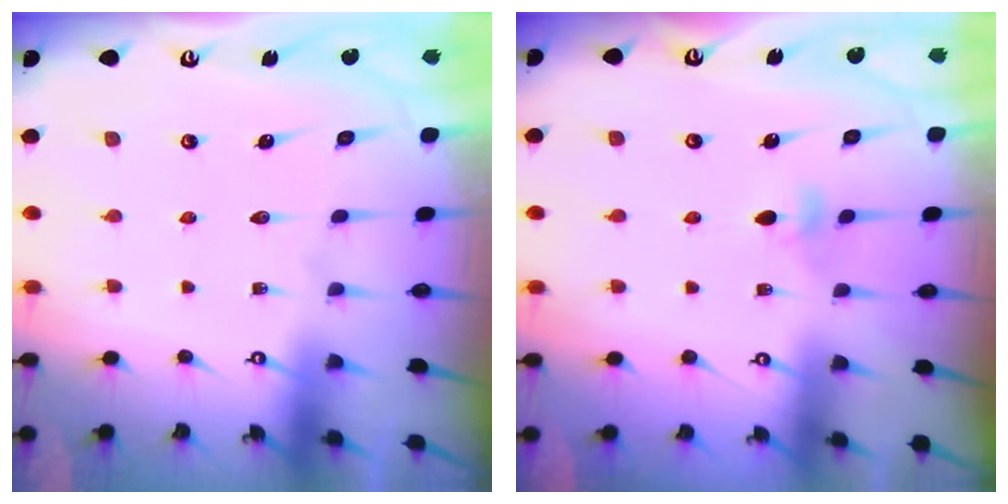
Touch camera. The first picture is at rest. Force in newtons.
{"total": 3.4, "press": 3.3, "slide": 0.8}